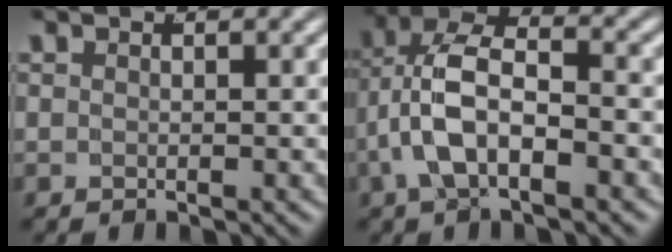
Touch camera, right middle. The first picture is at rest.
{"total": 6.4, "force": [0.4, 4.1, 4.9], "torque": [-0.105, -0.006, 0.005]}